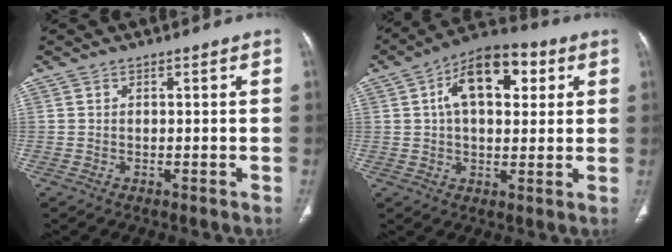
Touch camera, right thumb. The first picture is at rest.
{"total": 14.1, "force": [4.2, 7.9, 10.9], "torque": [-0.146, 0.016, 0.060]}